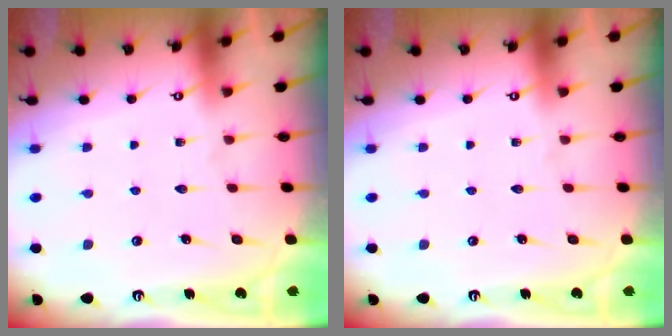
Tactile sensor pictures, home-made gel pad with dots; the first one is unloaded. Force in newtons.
{"total": 0.0}